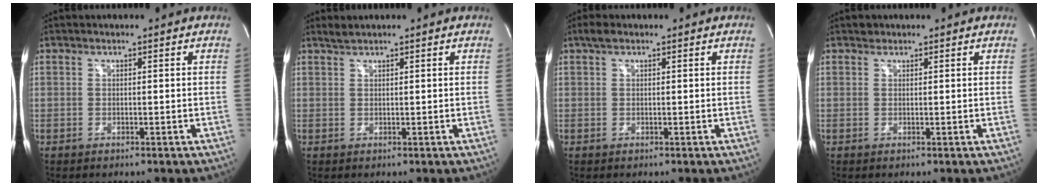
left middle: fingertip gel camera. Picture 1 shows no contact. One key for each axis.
{"total": 1.1, "fx": 1.0, "fy": -0.2, "fz": 0.2, "tx": -0.011, "ty": 0.005, "tz": 0.026}
{"total": 1.6, "fx": 1.1, "fy": 0.7, "fz": 1.0, "tx": -0.024, "ty": 0.016, "tz": 0.020}
{"total": 0.8, "fx": 0.6, "fy": 0.4, "fz": 0.0, "tx": -0.002, "ty": 0.001, "tz": 0.009}